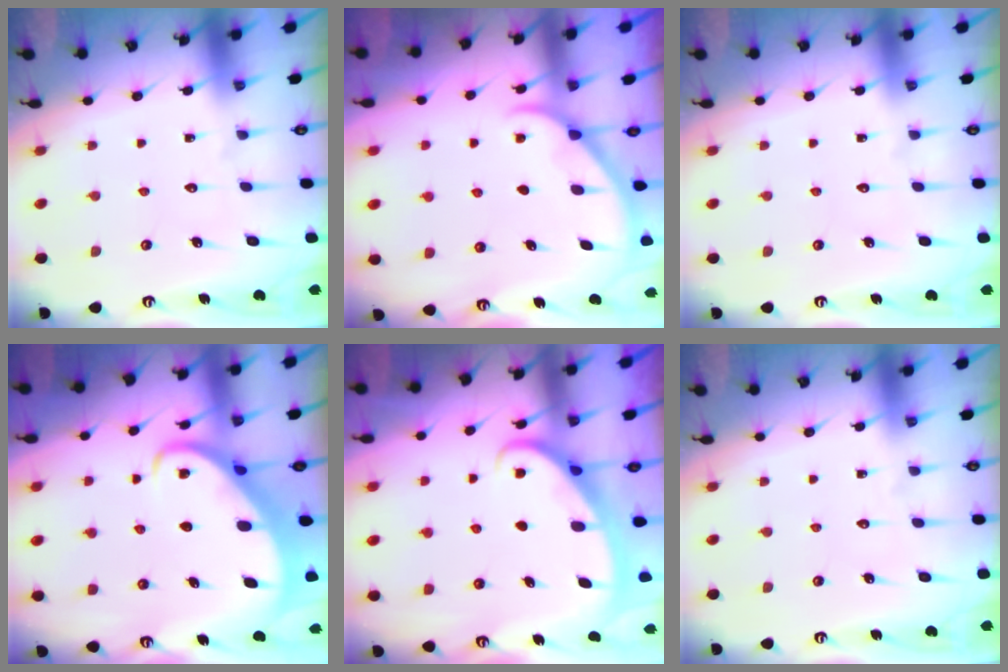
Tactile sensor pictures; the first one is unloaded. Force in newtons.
{"total": 1.7, "press": 1.7, "slide": 0.2}
{"total": 0.0}
{"total": 4.7, "press": 4.7, "slide": 0.5}
{"total": 2.6, "press": 2.6, "slide": 0.4}
{"total": 0.0}